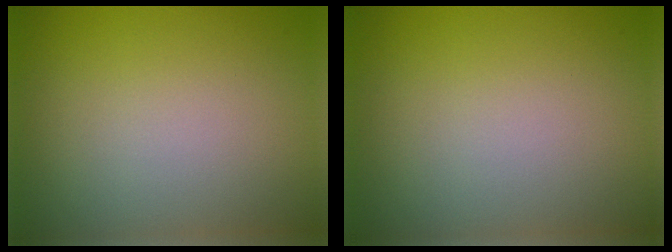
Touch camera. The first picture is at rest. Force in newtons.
{"total": 0.0}